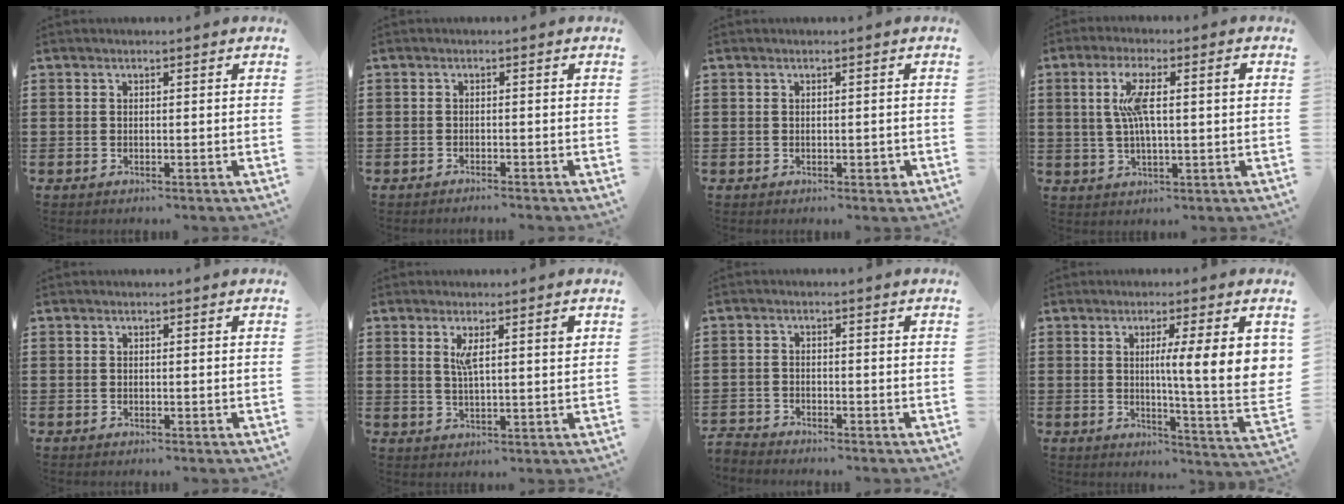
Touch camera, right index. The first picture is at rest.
{"total": 1.0, "force": [-1.0, -0.2, 0.1], "torque": [-0.005, 0.000, -0.021]}
{"total": 0.9, "force": [-0.4, 0.4, 0.7], "torque": [-0.013, -0.002, -0.007]}
{"total": 7.0, "force": [1.3, 1.5, 6.7], "torque": [-0.136, 0.004, 0.016]}
{"total": 0.0}
{"total": 4.0, "force": [1.5, 0.6, 3.7], "torque": [-0.066, -0.001, 0.020]}
{"total": 2.1, "force": [-2.1, 0.1, -0.2], "torque": [-0.002, 0.001, -0.048]}
{"total": 9.8, "force": [2.4, 0.9, 9.5], "torque": [-0.157, -0.013, 0.033]}